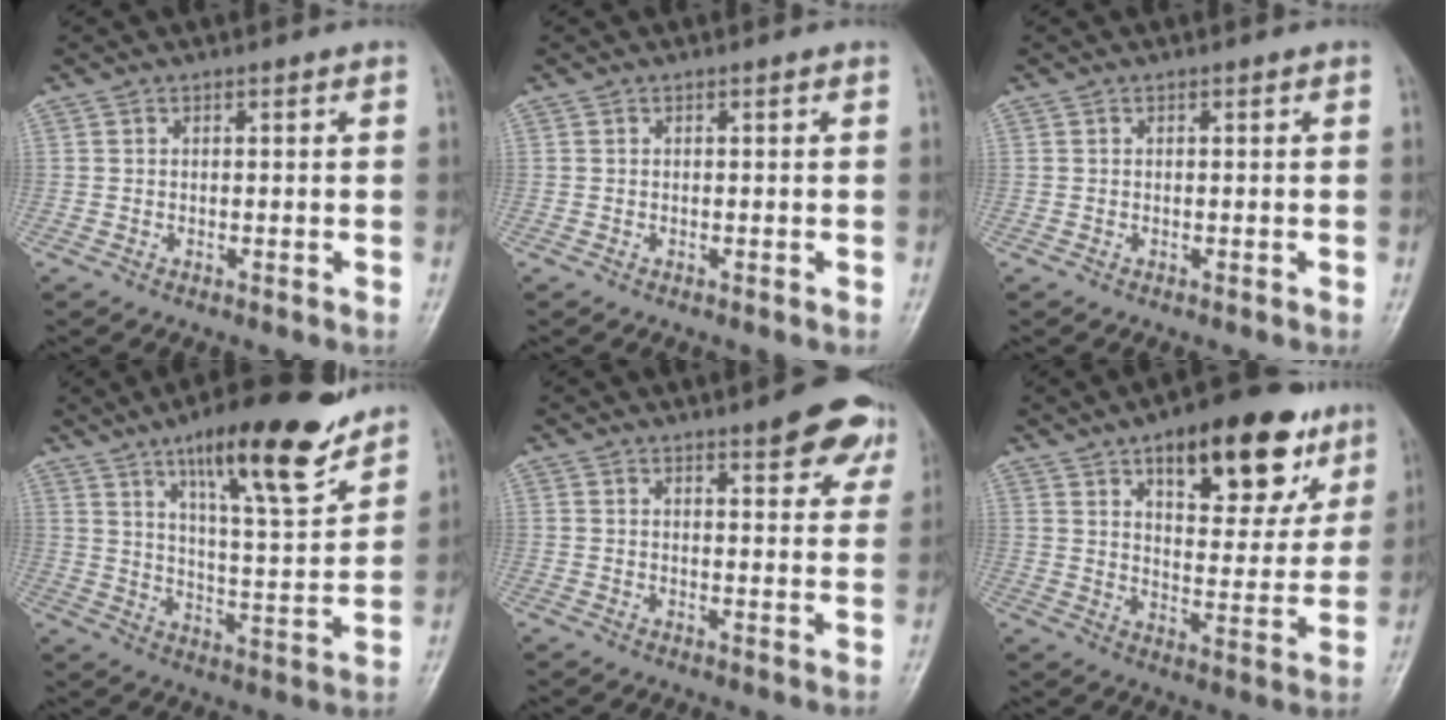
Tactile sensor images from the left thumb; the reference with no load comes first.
{"total": 0.0}
{"total": 0.0}
{"total": 18.0, "force": [12.1, 4.2, 12.7], "torque": [-0.168, -0.068, 0.195]}
{"total": 8.8, "force": [5.7, 2.8, 6.2], "torque": [-0.046, -0.023, 0.062]}
{"total": 20.3, "force": [11.3, 8.8, 14.4], "torque": [-0.152, -0.040, 0.166]}